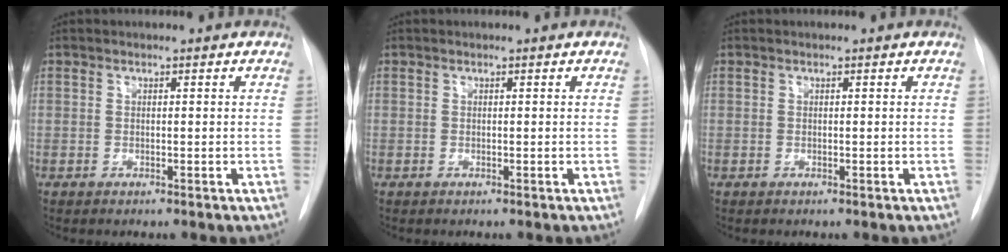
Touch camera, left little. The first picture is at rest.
{"total": 0.0}
{"total": 0.0}